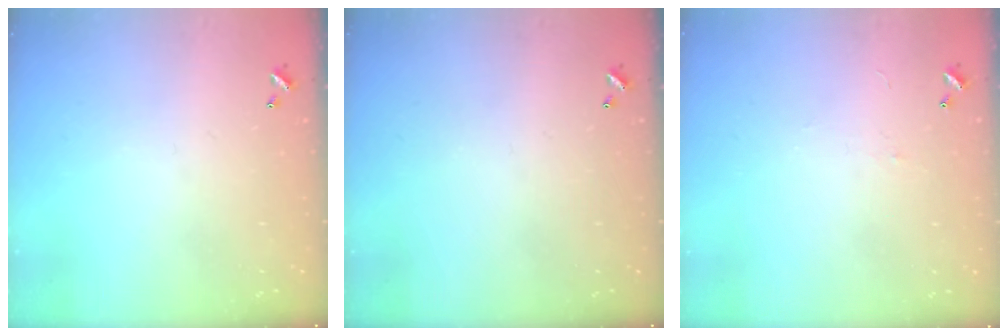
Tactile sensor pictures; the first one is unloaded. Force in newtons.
{"total": 0.0}
{"total": 2.3, "press": 2.3, "slide": 0.3}